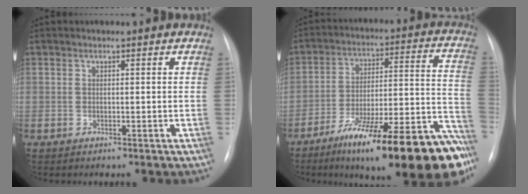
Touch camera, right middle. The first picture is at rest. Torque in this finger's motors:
{"motor_torque": [1.39, -0.75, 1.05, 0.21]}